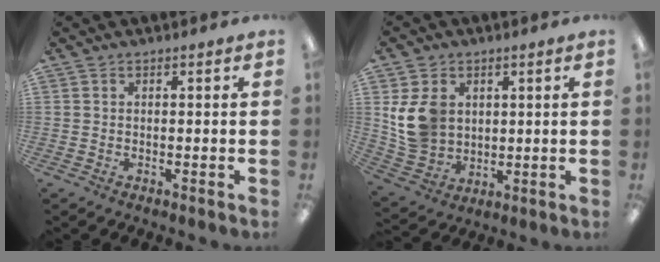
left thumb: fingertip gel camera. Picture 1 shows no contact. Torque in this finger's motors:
{"motor_torque": [1.06, 1.64, 1.00, -0.86, 0.10]}